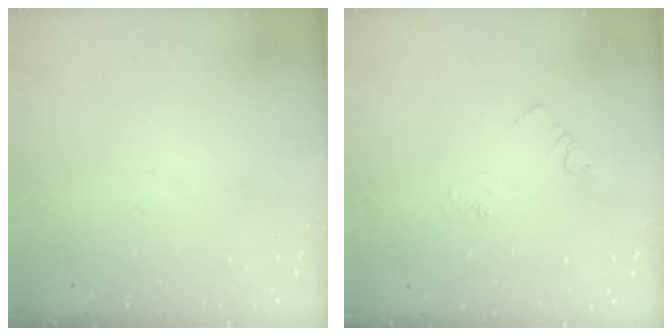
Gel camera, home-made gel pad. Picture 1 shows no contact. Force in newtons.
{"total": 3.3, "press": 3.3, "slide": 0.6}